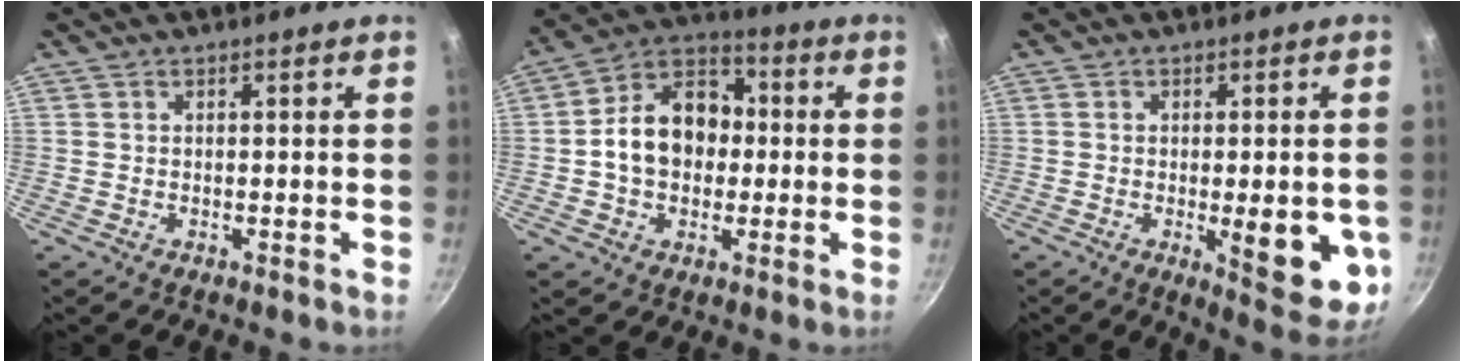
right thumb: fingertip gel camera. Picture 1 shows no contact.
{"total": 14.5, "force": [-0.1, 11.0, 9.5], "torque": [-0.119, 0.034, -0.021]}
{"total": 12.6, "force": [-2.6, 4.1, 11.6], "torque": [-0.121, -0.007, -0.026]}